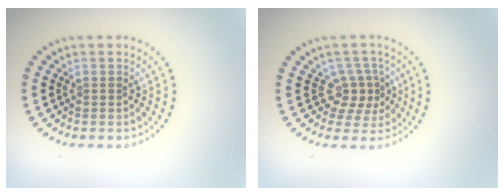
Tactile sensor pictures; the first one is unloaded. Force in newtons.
{"total": 2.8, "press": 2.2, "slide": 1.8}